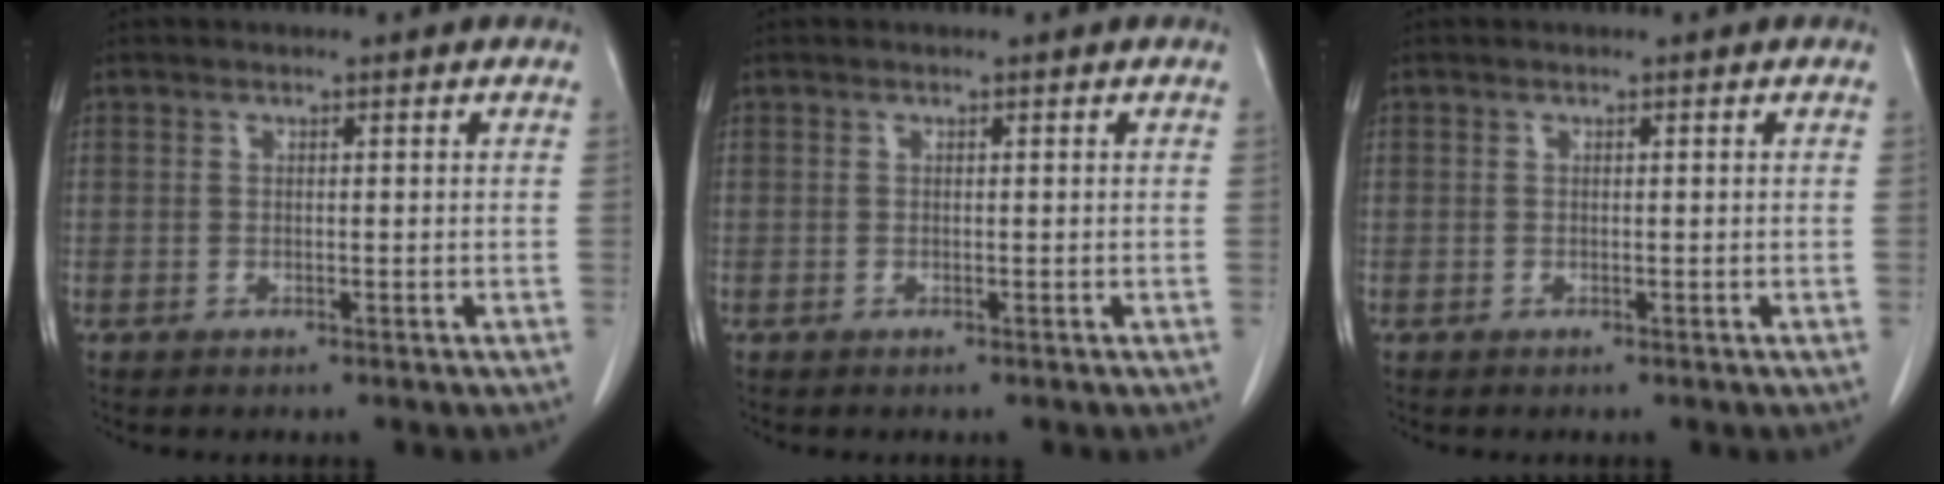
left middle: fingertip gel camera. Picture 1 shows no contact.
{"total": 0.0}
{"total": 0.0}